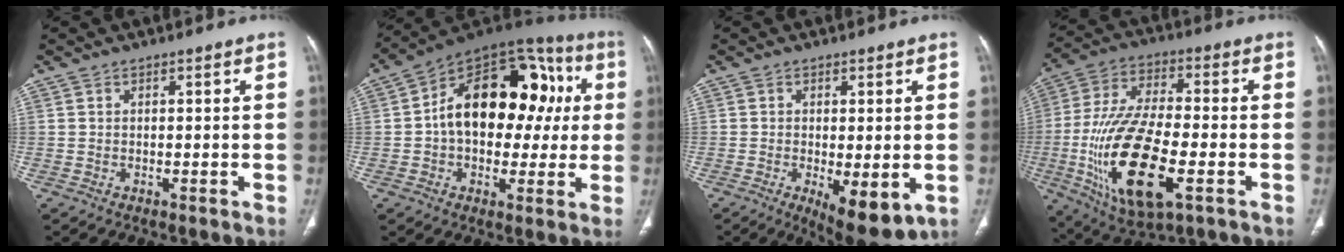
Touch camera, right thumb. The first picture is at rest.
{"total": 23.8, "force": [2.6, 15.0, 18.2], "torque": [-0.231, 0.046, 0.032]}
{"total": 9.6, "force": [-2.7, 3.6, 8.5], "torque": [-0.121, -0.020, -0.031]}
{"total": 21.9, "force": [-6.0, 8.6, 19.2], "torque": [-0.388, 0.005, -0.093]}